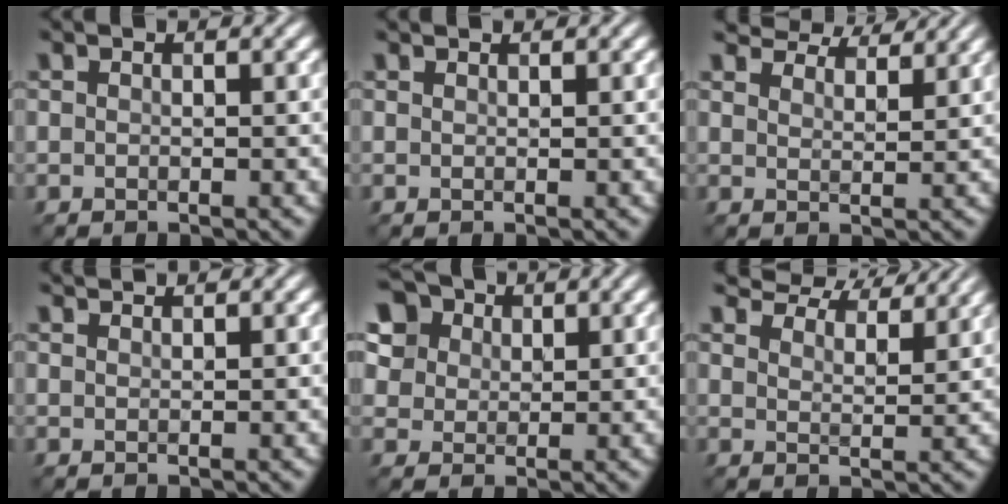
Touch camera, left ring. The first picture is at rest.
{"total": 0.6, "force": [0.6, 0.0, 0.1], "torque": [-0.001, -0.005, 0.007]}
{"total": 6.6, "force": [6.2, 1.1, 1.9], "torque": [-0.045, -0.006, 0.093]}
{"total": 1.3, "force": [1.2, 0.1, 0.4], "torque": [-0.003, -0.002, 0.014]}
{"total": 9.0, "force": [5.2, 6.3, 3.7], "torque": [-0.098, 0.016, 0.080]}
{"total": 8.2, "force": [7.6, 1.6, 2.7], "torque": [-0.050, -0.005, 0.106]}